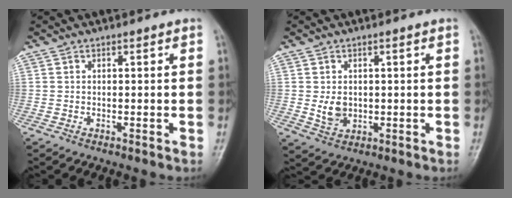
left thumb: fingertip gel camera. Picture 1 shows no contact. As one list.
[{"total": 3.7, "force": [0.2, 2.8, 2.3], "torque": [-0.033, -0.008, 0.013]}]